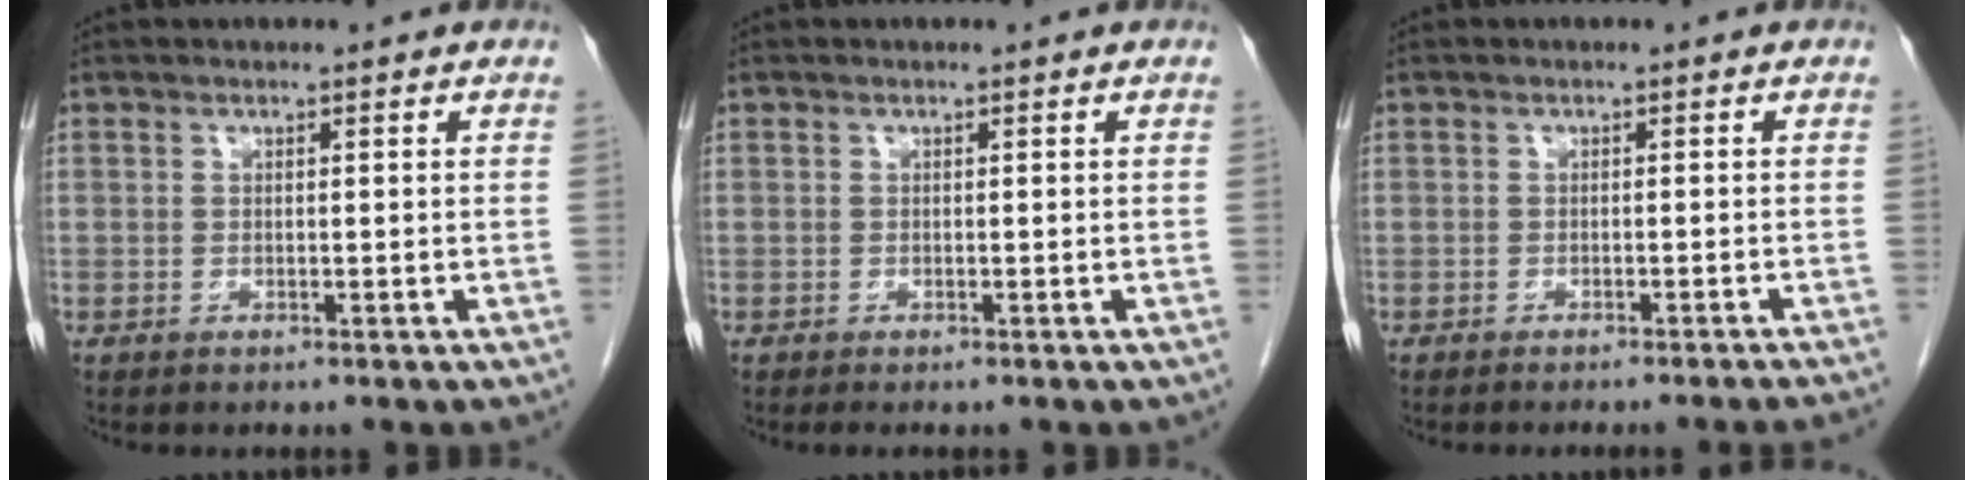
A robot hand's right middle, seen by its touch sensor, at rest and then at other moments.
{"total": 1.0, "force": [-0.8, 0.0, 0.5], "torque": [-0.011, -0.006, -0.011]}
{"total": 6.7, "force": [-6.1, -1.3, 2.4], "torque": [-0.009, -0.017, -0.074]}